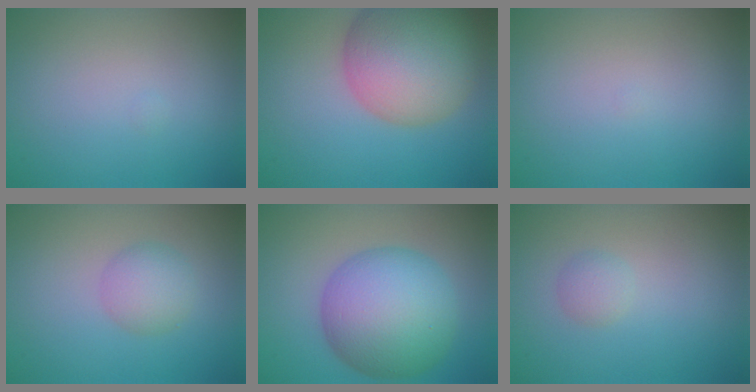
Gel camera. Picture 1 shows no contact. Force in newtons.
{"total": 11.1, "press": 11.1, "slide": 0.7}
{"total": 0.0}
{"total": 2.8, "press": 2.8, "slide": 0.0}
{"total": 10.7, "press": 10.7, "slide": 0.2}
{"total": 1.2, "press": 1.2, "slide": 0.0}